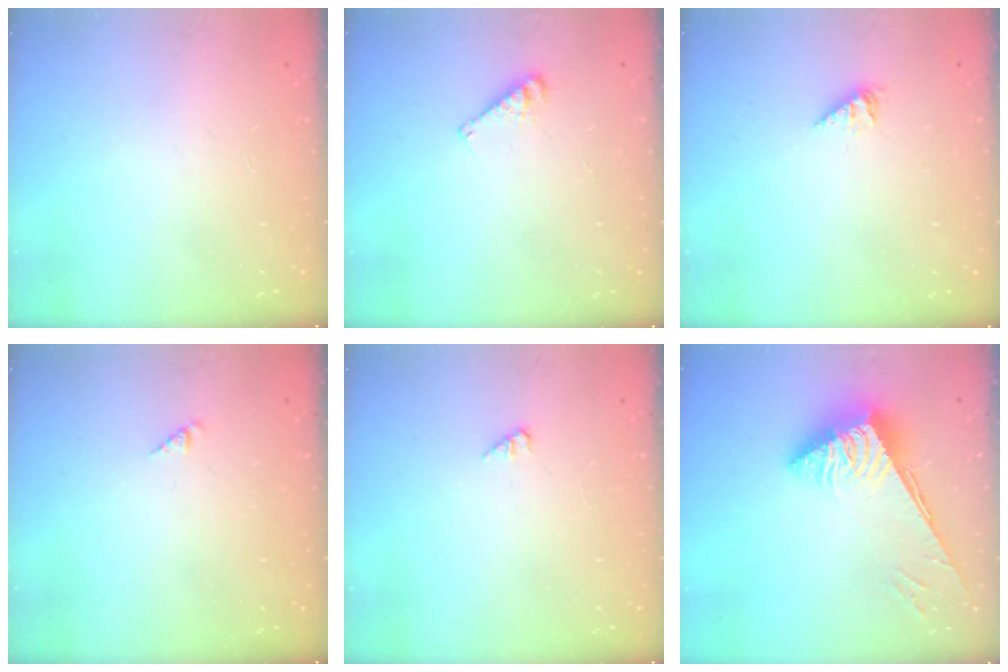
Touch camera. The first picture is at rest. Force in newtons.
{"total": 5.6, "press": 5.6, "slide": 0.2}
{"total": 1.8, "press": 1.7, "slide": 0.3}
{"total": 0.8, "press": 0.8, "slide": 0.2}
{"total": 1.6, "press": 1.6, "slide": 0.2}
{"total": 6.8, "press": 6.8, "slide": 0.4}